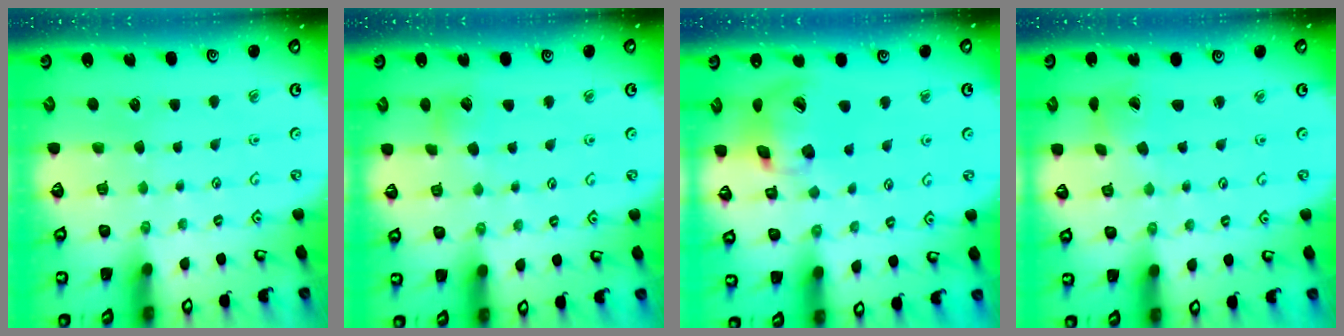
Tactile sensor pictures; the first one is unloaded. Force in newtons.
{"total": 4.1, "press": 4.0, "slide": 0.5}
{"total": 15.6, "press": 15.4, "slide": 2.3}
{"total": 1.5, "press": 1.5, "slide": 0.2}